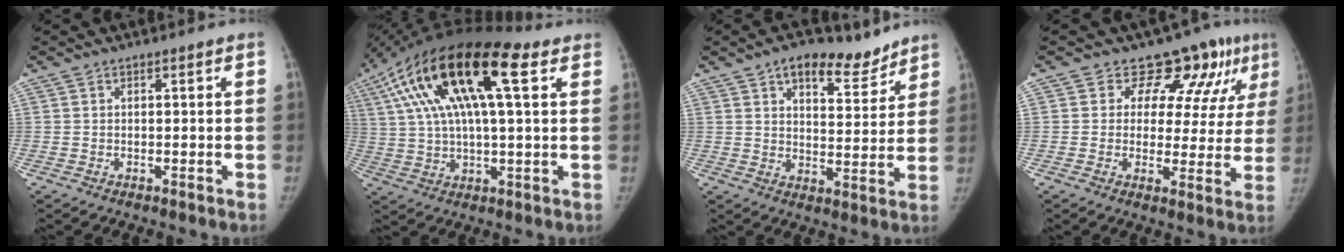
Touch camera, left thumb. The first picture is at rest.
{"total": 22.8, "force": [8.6, 7.6, 19.7], "torque": [-0.386, 0.029, 0.143]}
{"total": 10.7, "force": [7.5, 5.1, 5.6], "torque": [-0.049, -0.040, 0.115]}
{"total": 11.0, "force": [7.2, 6.6, 5.1], "torque": [-0.023, -0.034, 0.076]}